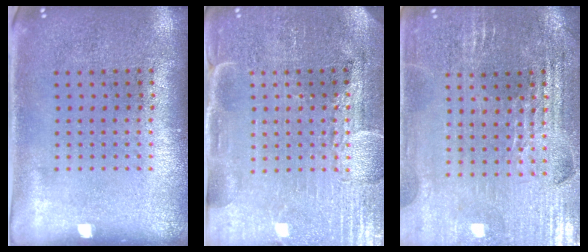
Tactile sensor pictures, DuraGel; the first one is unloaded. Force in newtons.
{"total": 4.0, "press": 3.8, "slide": 1.4}
{"total": 2.9, "press": 2.9, "slide": 0.5}